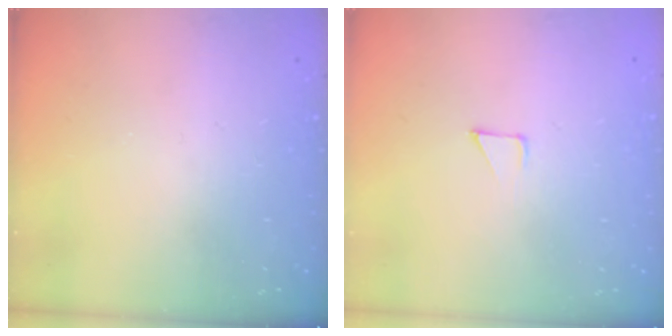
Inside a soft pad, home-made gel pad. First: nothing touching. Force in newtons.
{"total": 2.8, "press": 2.8, "slide": 0.2}